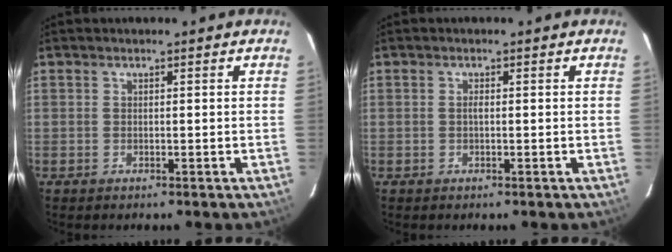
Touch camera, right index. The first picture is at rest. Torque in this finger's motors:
{"motor_torque": [0.10, -0.05, 0.08, 0.03]}